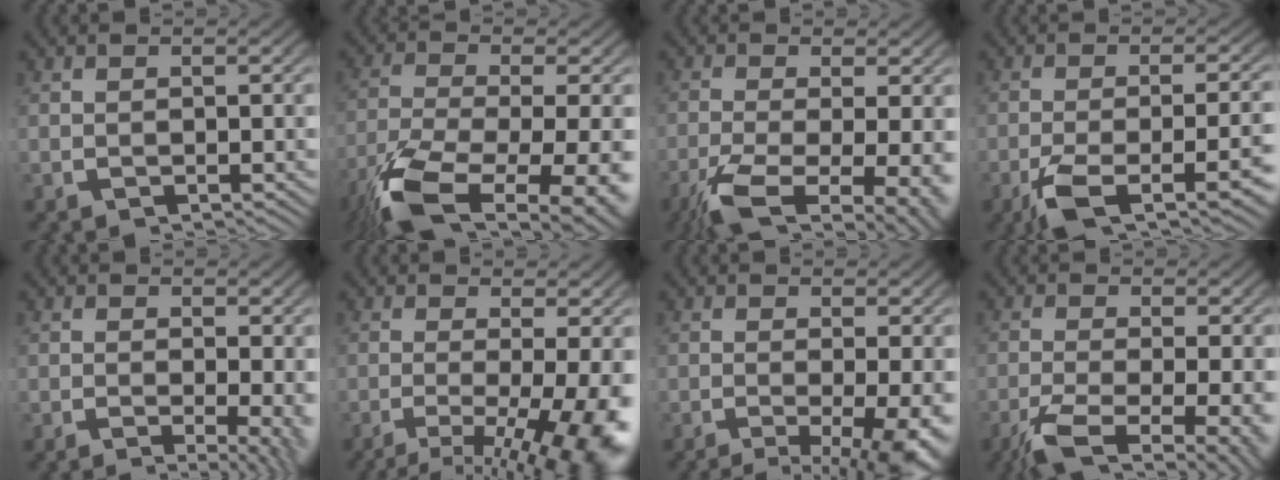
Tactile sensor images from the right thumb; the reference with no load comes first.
{"total": 13.6, "force": [-5.9, 7.0, 10.0], "torque": [-0.212, -0.055, -0.063]}
{"total": 10.1, "force": [-4.4, 4.9, 7.6], "torque": [-0.156, -0.054, -0.045]}
{"total": 8.3, "force": [-4.1, 3.6, 6.3], "torque": [-0.121, -0.026, -0.050]}
{"total": 4.4, "force": [-1.7, 1.7, 3.7], "torque": [-0.049, -0.026, -0.019]}
{"total": 10.0, "force": [-3.0, 4.7, 8.3], "torque": [-0.123, -0.039, -0.033]}
{"total": 8.0, "force": [-4.2, 3.2, 6.0], "torque": [-0.085, -0.037, -0.051]}
{"total": 8.8, "force": [-4.0, 4.2, 6.6], "torque": [-0.137, -0.051, -0.039]}